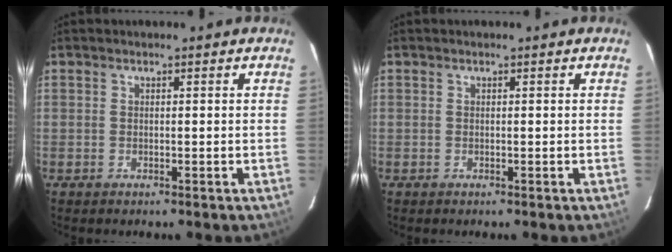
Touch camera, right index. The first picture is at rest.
{"total": 0.0}